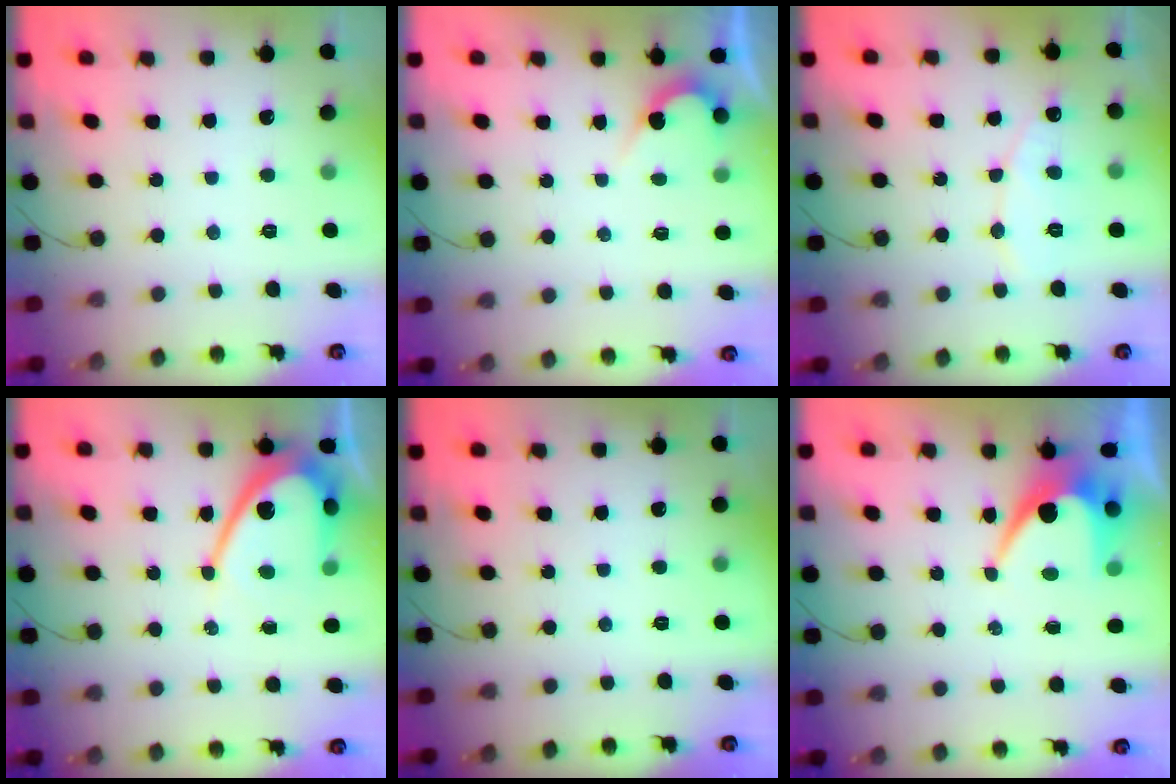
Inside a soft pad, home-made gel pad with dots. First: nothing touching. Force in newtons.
{"total": 2.7, "press": 2.7, "slide": 0.2}
{"total": 6.5, "press": 6.5, "slide": 0.5}
{"total": 11.9, "press": 11.8, "slide": 0.9}
{"total": 0.0}
{"total": 8.1, "press": 8.1, "slide": 0.4}